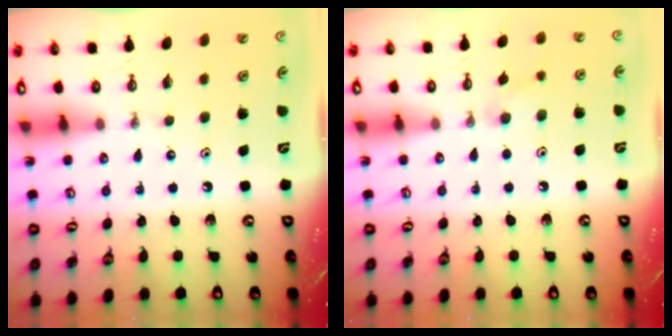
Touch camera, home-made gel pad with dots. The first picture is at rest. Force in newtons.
{"total": 7.8, "press": 7.0, "slide": 3.5}